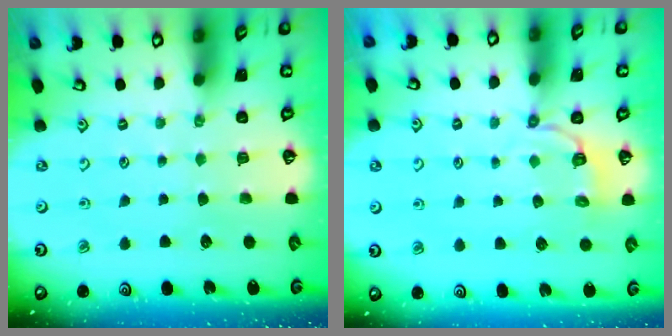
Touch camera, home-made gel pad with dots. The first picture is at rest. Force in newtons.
{"total": 3.7, "press": 2.4, "slide": 2.8}